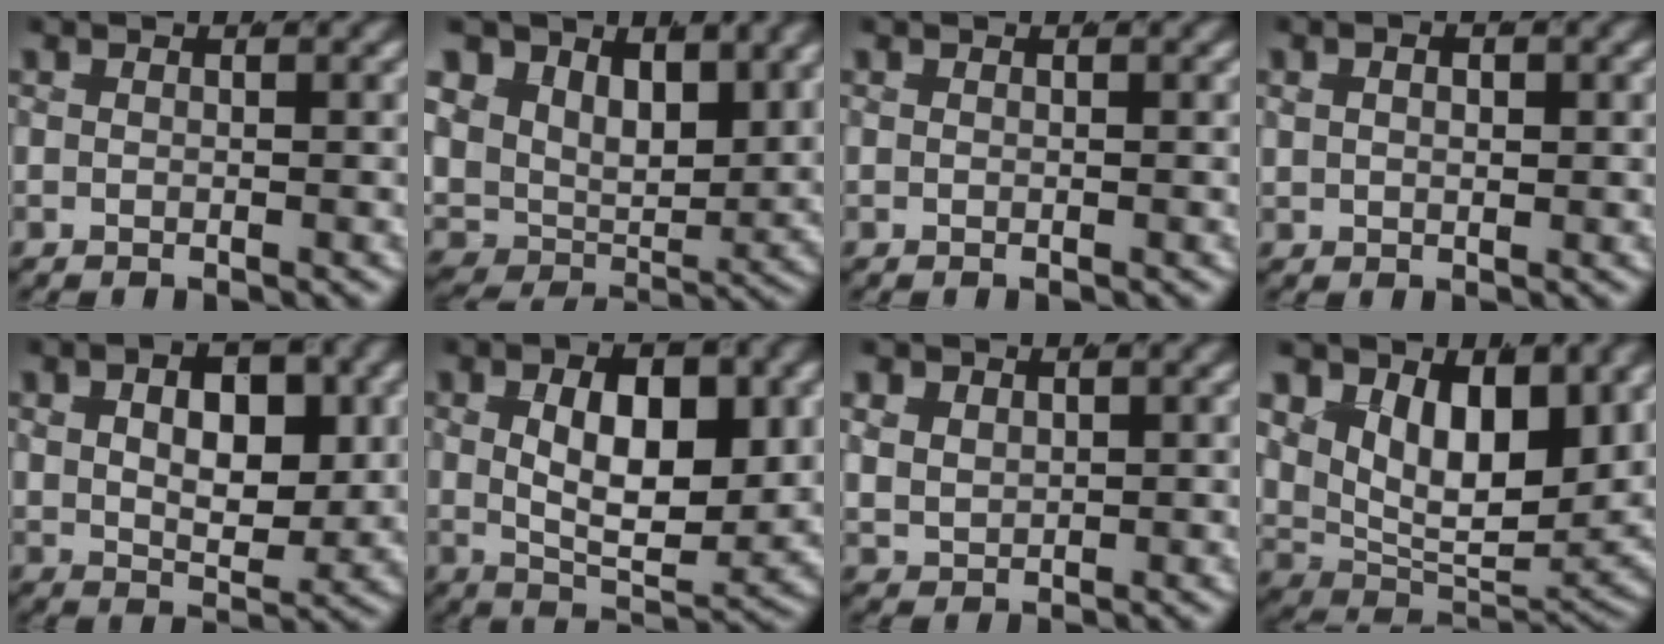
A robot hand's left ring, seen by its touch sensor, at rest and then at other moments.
{"total": 10.8, "force": [1.2, 8.9, 6.1], "torque": [-0.135, -0.041, 0.015]}
{"total": 0.0}
{"total": 1.6, "force": [0.1, 1.2, 1.1], "torque": [-0.022, -0.006, 0.004]}
{"total": 6.7, "force": [1.1, 4.5, 4.8], "torque": [-0.075, -0.013, 0.014]}
{"total": 8.3, "force": [0.1, 4.8, 6.8], "torque": [-0.113, -0.028, 0.002]}
{"total": 3.5, "force": [0.3, 3.3, 1.3], "torque": [-0.060, -0.020, 0.013]}
{"total": 11.3, "force": [1.3, 7.5, 8.3], "torque": [-0.144, -0.027, 0.019]}